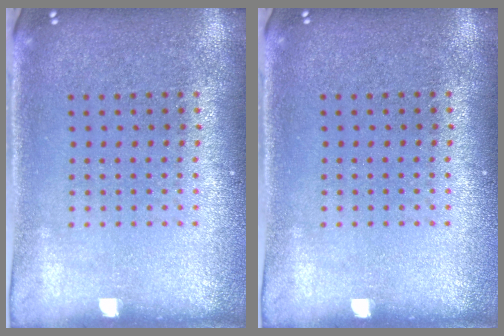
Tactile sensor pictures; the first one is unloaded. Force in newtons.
{"total": 0.0}